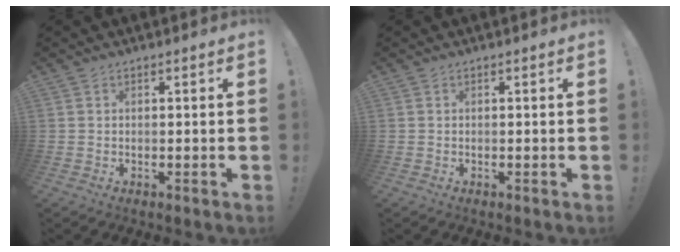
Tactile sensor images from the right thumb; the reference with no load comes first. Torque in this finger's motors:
{"motor_torque": [0.00, 0.00, 0.00, 0.00, 0.00]}